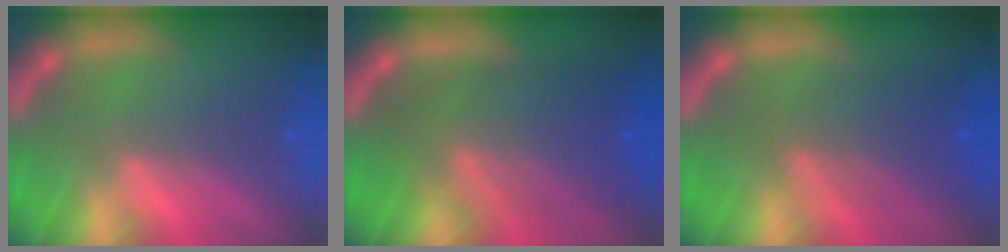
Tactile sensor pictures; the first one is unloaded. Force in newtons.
{"total": 8.5}
{"total": 5.5}